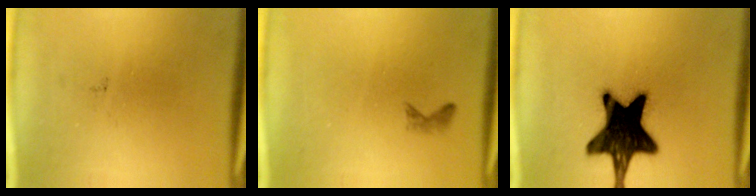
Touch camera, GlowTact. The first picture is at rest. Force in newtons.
{"total": 0.7}
{"total": 19.0}